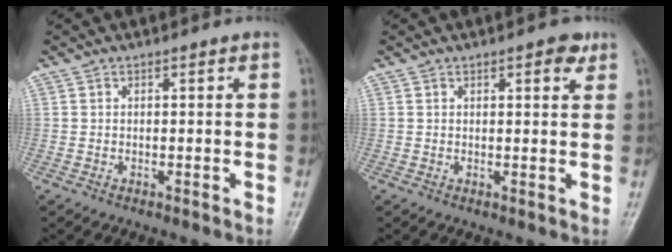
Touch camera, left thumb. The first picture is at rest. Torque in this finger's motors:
{"motor_torque": [-0.10, -0.01, 0.23, 0.09, 0.06]}